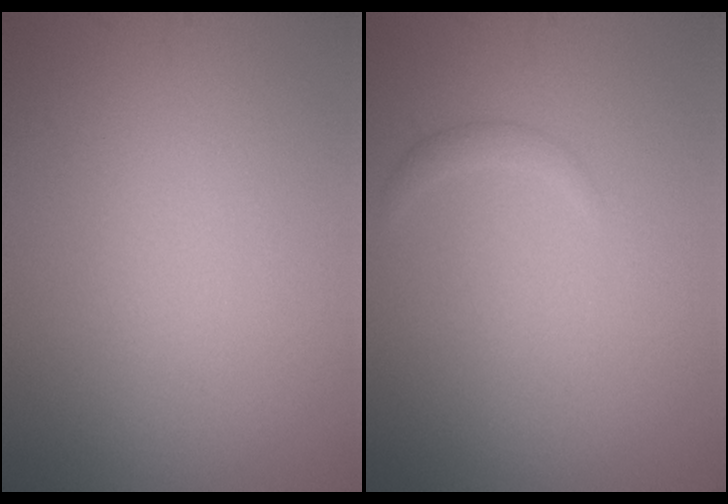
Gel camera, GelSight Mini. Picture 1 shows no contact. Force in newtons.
{"total": 0.7, "press": 0.7, "slide": 0.0}